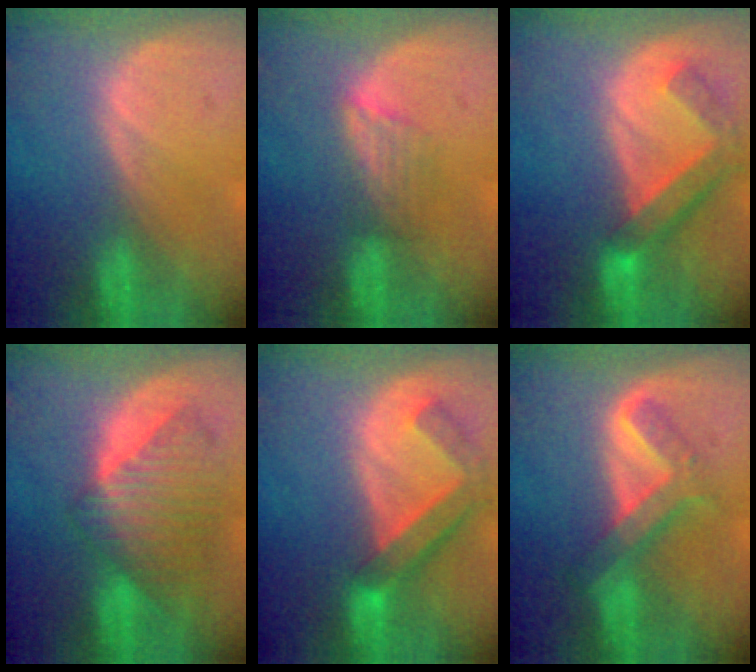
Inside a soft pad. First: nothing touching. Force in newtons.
{"total": 3.2, "press": 2.9, "slide": 1.4}
{"total": 6.6, "press": 5.9, "slide": 3.0}
{"total": 8.6, "press": 8.2, "slide": 2.6}
{"total": 6.3, "press": 5.9, "slide": 2.2}
{"total": 6.5, "press": 5.5, "slide": 3.3}